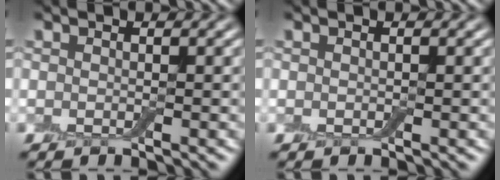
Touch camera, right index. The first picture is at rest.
{"total": 0.0}